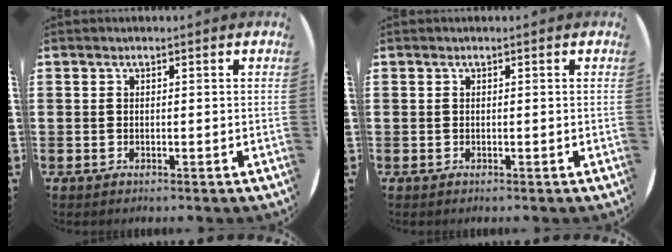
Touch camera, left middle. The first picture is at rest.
{"total": 0.0}